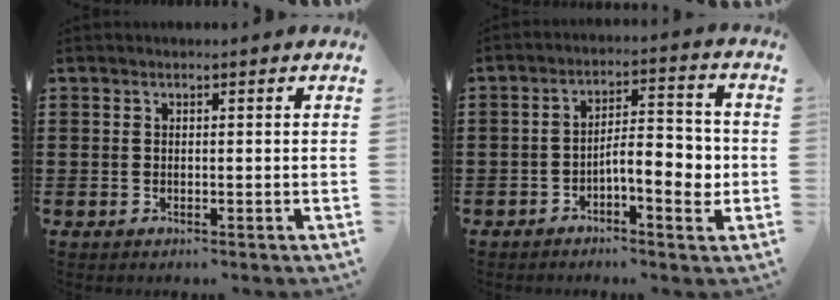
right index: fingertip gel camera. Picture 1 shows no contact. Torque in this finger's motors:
{"motor_torque": [0.32, -0.09, 0.30, 0.06]}